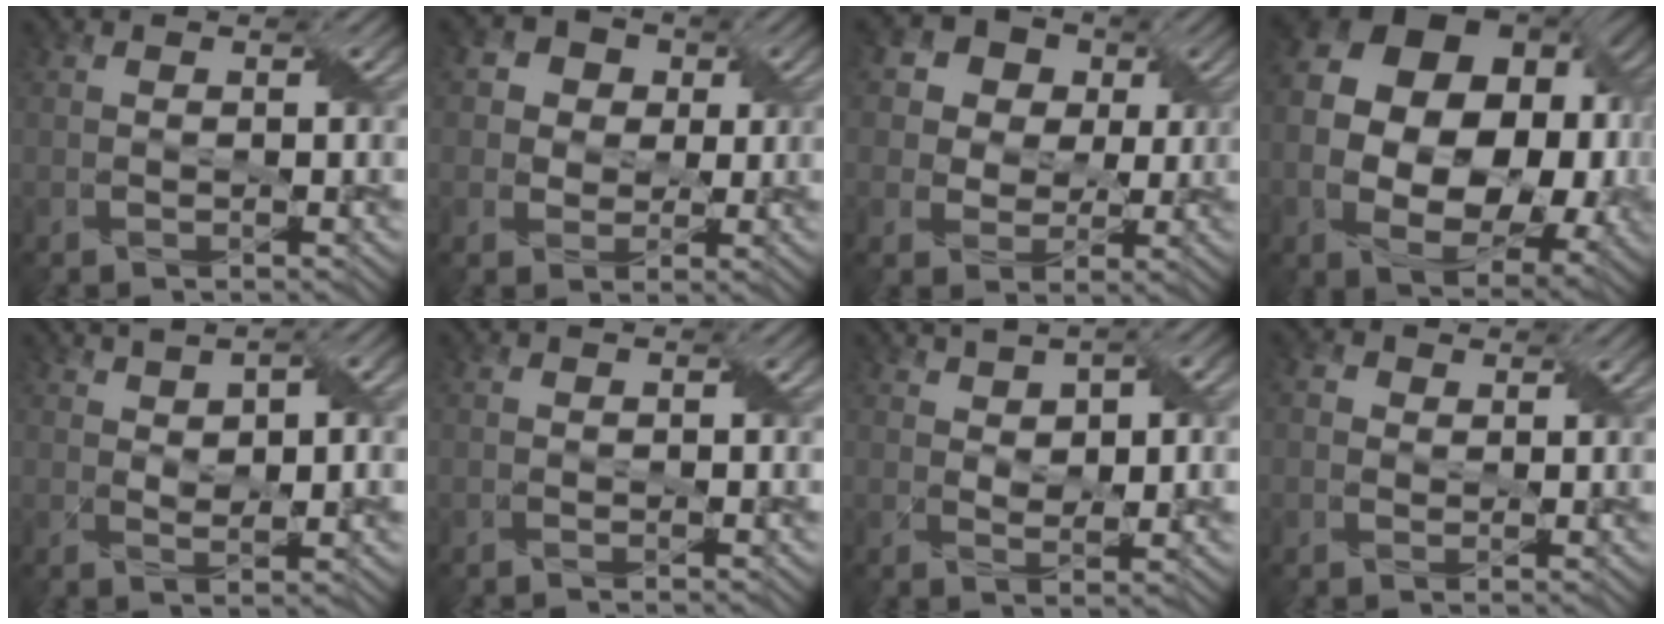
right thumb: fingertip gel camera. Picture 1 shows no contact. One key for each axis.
{"total": 5.4, "fx": 1.5, "fy": 4.8, "fz": 1.9, "tx": -0.057, "ty": 0.016, "tz": 0.016}
{"total": 11.1, "fx": 4.7, "fy": 9.0, "fz": 4.5, "tx": -0.148, "ty": 0.035, "tz": 0.089}
{"total": 17.5, "fx": 0.3, "fy": 12.1, "fz": 12.6, "tx": -0.237, "ty": -0.016, "tz": 0.018}
{"total": 7.1, "fx": 2.5, "fy": 3.2, "fz": 5.9, "tx": -0.100, "ty": 0.011, "tz": 0.041}
{"total": 0.6, "fx": -0.4, "fy": 0.2, "fz": 0.5, "tx": -0.008, "ty": 0.000, "tz": -0.006}
{"total": 7.9, "fx": 3.0, "fy": 3.6, "fz": 6.4, "tx": -0.114, "ty": 0.011, "tz": 0.049}
{"total": 1.7, "fx": 0.4, "fy": 1.5, "fz": 0.6, "tx": -0.018, "ty": 0.004, "tz": 0.002}